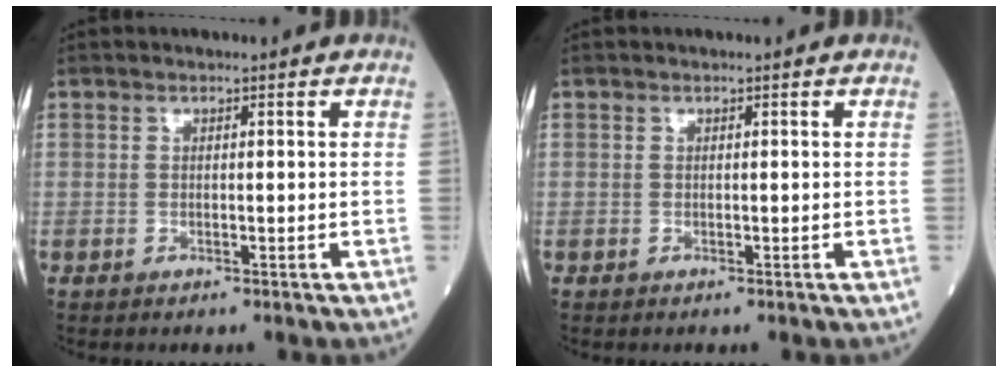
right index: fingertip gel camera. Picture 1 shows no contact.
{"total": 0.0}